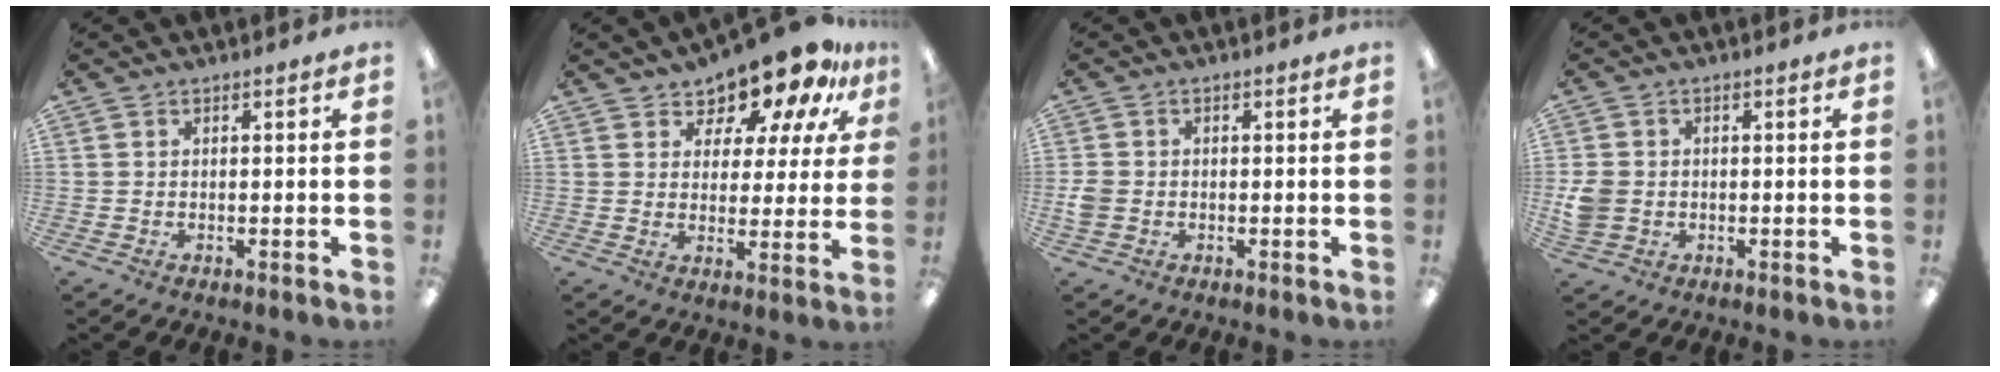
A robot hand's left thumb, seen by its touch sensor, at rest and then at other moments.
{"total": 12.2, "force": [10.6, 4.5, 4.1], "torque": [-0.076, -0.090, 0.186]}
{"total": 3.1, "force": [-0.7, 2.5, 1.6], "torque": [-0.017, 0.004, -0.013]}
{"total": 5.0, "force": [-0.5, 4.4, 2.4], "torque": [-0.047, 0.005, -0.009]}